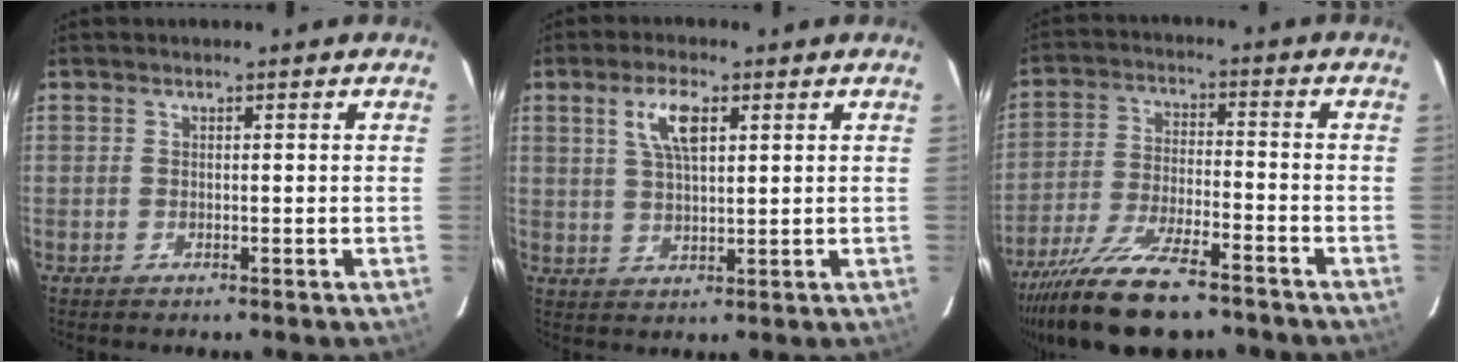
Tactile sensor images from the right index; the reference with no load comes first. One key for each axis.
{"total": 6.3, "fx": 2.7, "fy": 2.2, "fz": 5.2, "tx": -0.097, "ty": 0.008, "tz": 0.052}
{"total": 17.4, "fx": -13.5, "fy": 4.6, "fz": 9.9, "tx": -0.207, "ty": -0.039, "tz": -0.235}